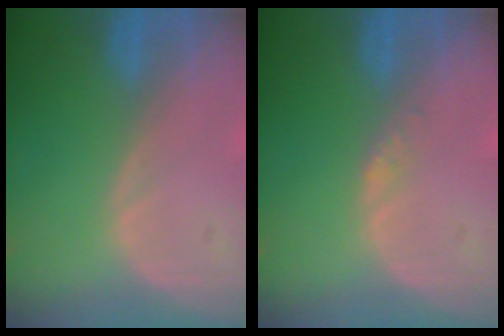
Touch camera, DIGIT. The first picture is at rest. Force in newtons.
{"total": 1.1, "press": 1.1, "slide": 0.1}